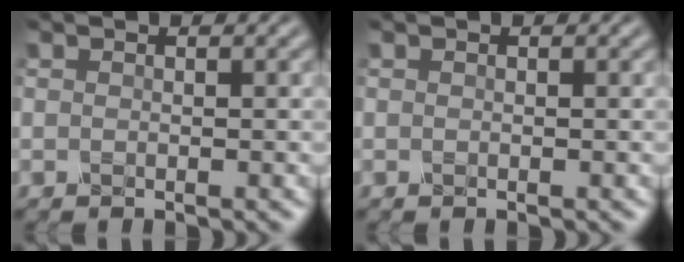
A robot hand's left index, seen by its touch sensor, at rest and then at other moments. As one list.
[{"total": 0.0}]